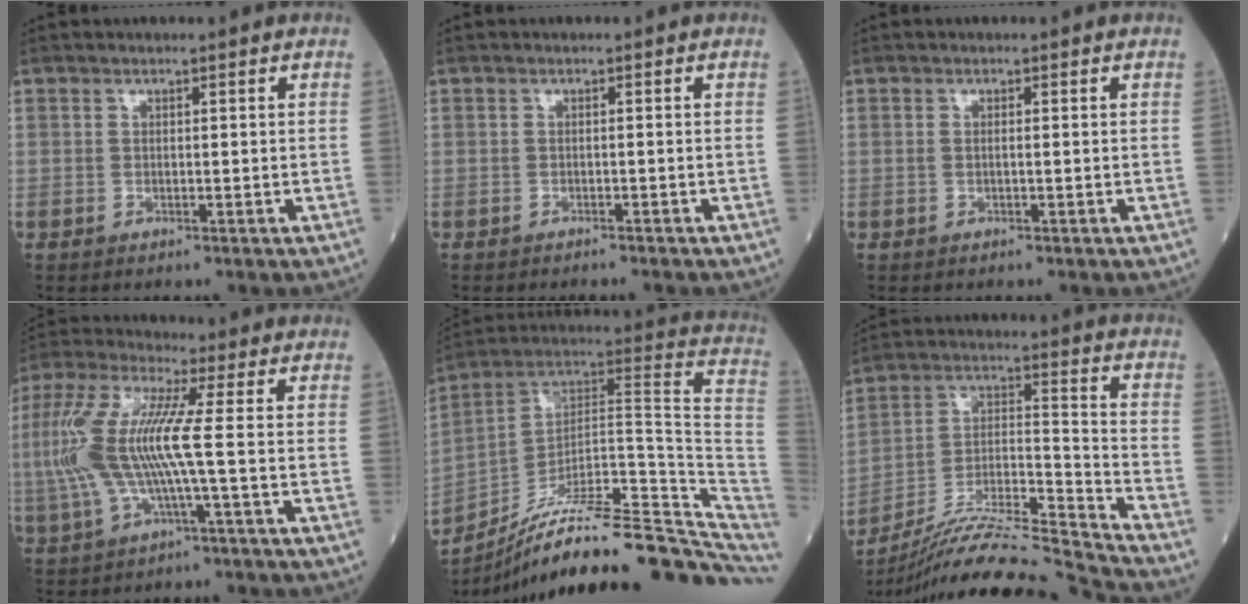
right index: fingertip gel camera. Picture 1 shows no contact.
{"total": 1.7, "force": [-1.6, -0.1, 0.3], "torque": [-0.004, 0.000, -0.021]}
{"total": 0.5, "force": [0.0, 0.0, 0.5], "torque": [-0.014, 0.000, -0.001]}
{"total": 12.8, "force": [-0.5, 1.3, 12.7], "torque": [-0.293, 0.018, -0.017]}
{"total": 27.5, "force": [-21.1, 4.8, 17.0], "torque": [-0.156, 0.038, -0.315]}
{"total": 20.9, "force": [-19.7, -2.2, 6.6], "torque": [-0.138, -0.002, -0.335]}